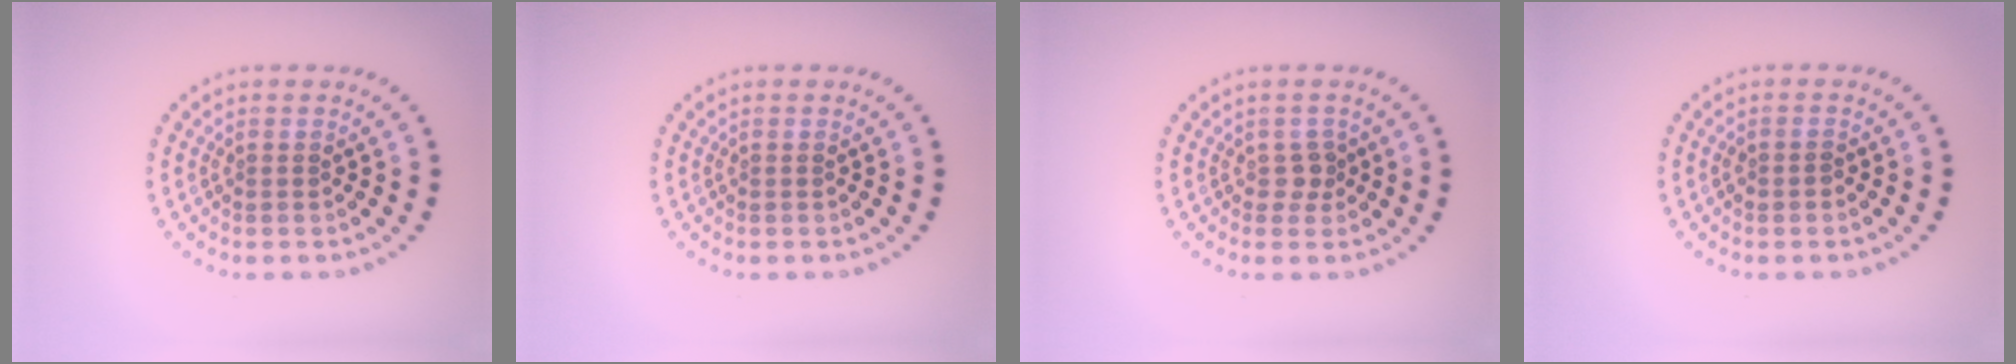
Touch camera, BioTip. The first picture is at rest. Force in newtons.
{"total": 0.0}
{"total": 1.3, "press": 1.1, "slide": 0.7}
{"total": 0.8, "press": 0.7, "slide": 0.2}